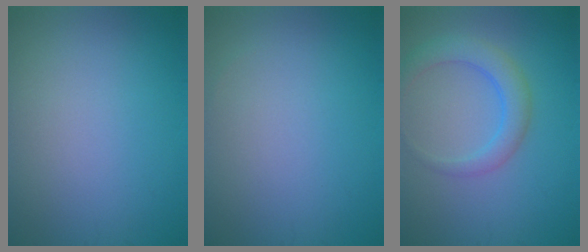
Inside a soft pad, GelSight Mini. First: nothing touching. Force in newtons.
{"total": 0.0}
{"total": 3.2, "press": 3.2, "slide": 0.2}